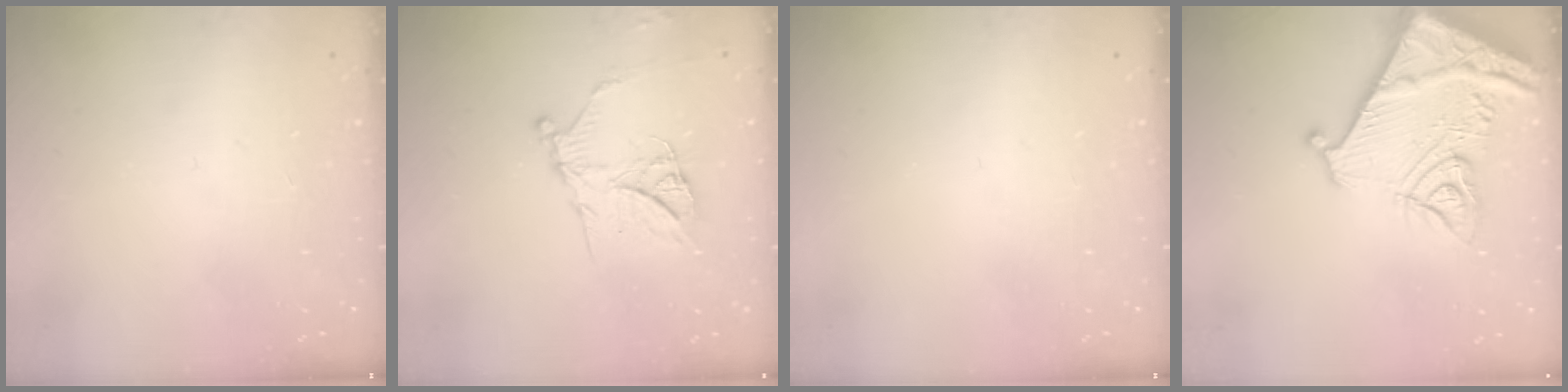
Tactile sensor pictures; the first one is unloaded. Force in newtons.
{"total": 13.6, "press": 13.5, "slide": 1.3}
{"total": 0.0}
{"total": 18.7, "press": 18.6, "slide": 2.1}